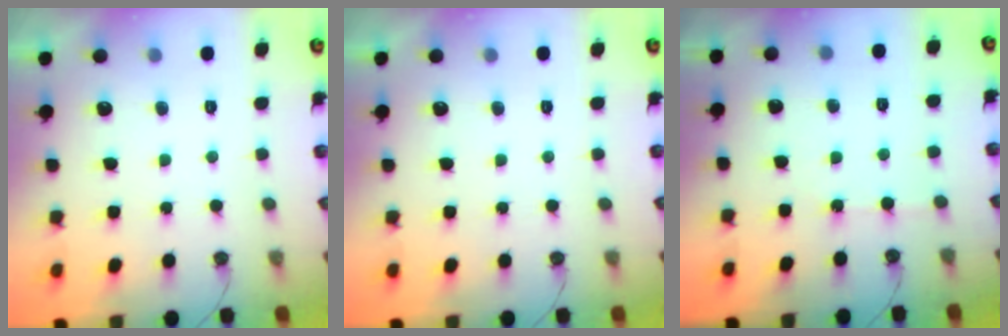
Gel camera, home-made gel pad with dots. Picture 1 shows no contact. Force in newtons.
{"total": 0.0}
{"total": 2.5, "press": 2.4, "slide": 0.5}